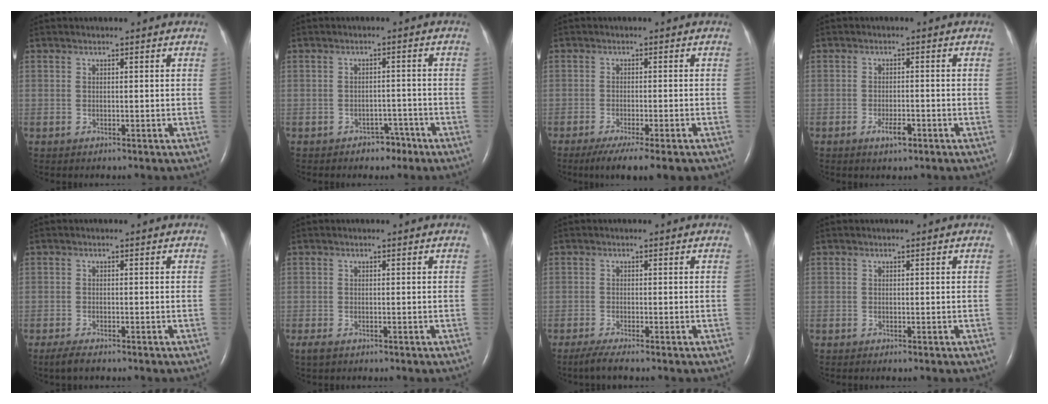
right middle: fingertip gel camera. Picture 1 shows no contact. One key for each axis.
{"total": 3.0, "fx": -2.1, "fy": 1.9, "fz": 1.0, "tx": -0.013, "ty": 0.007, "tz": -0.023}
{"total": 9.9, "fx": -7.5, "fy": 1.3, "fz": 6.3, "tx": -0.084, "ty": -0.019, "tz": -0.112}
{"total": 2.7, "fx": -1.5, "fy": 0.8, "fz": 2.1, "tx": -0.040, "ty": 0.000, "tz": -0.024}
{"total": 2.4, "fx": -1.8, "fy": 0.5, "fz": 1.5, "tx": -0.040, "ty": -0.008, "tz": -0.032}
{"total": 1.6, "fx": -1.0, "fy": 0.7, "fz": 1.1, "tx": -0.029, "ty": -0.006, "tz": -0.015}
{"total": 2.4, "fx": -1.8, "fy": -0.2, "fz": 1.6, "tx": -0.043, "ty": -0.009, "tz": -0.039}
{"total": 0.0}